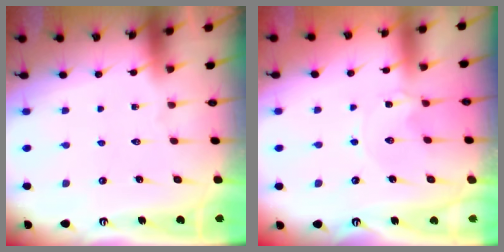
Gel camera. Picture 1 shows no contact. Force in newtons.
{"total": 1.1, "press": 1.1, "slide": 0.2}